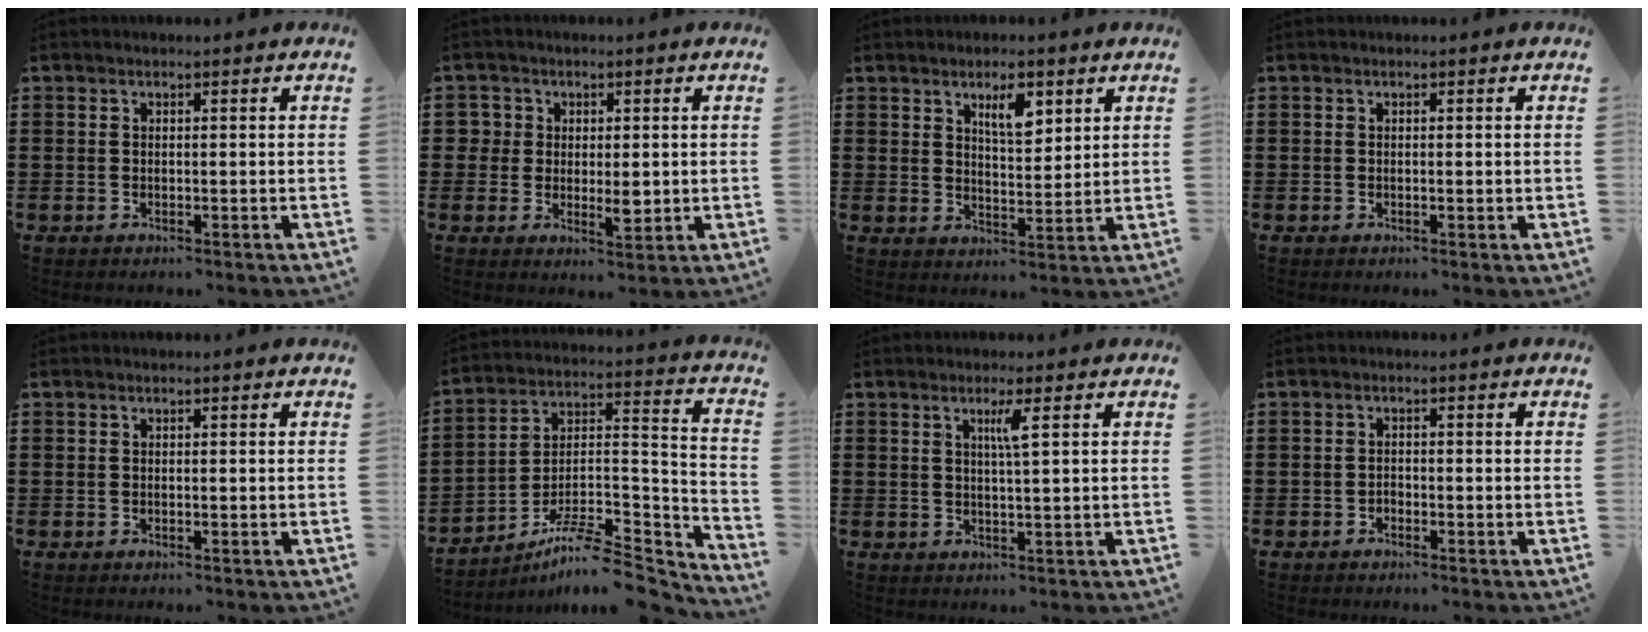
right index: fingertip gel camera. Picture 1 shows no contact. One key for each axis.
{"total": 4.0, "fx": 0.4, "fy": 3.2, "fz": 2.3, "tx": -0.046, "ty": 0.007, "tz": 0.005}
{"total": 5.0, "fx": 2.8, "fy": 1.9, "fz": 3.7, "tx": -0.055, "ty": -0.003, "tz": 0.044}
{"total": 0.0}
{"total": 0.0}
{"total": 9.6, "fx": -8.1, "fy": 2.4, "fz": 4.5, "tx": -0.073, "ty": 0.018, "tz": -0.158}
{"total": 2.6, "fx": 1.0, "fy": -0.4, "fz": 2.3, "tx": -0.047, "ty": -0.006, "tz": 0.015}
{"total": 1.0, "fx": -0.8, "fy": 0.5, "fz": 0.3, "tx": -0.009, "ty": -0.002, "tz": -0.017}